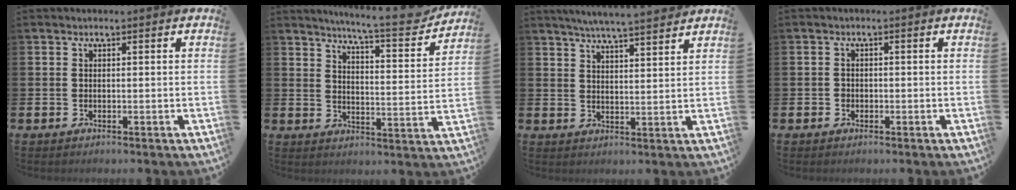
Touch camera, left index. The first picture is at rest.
{"total": 7.7, "force": [7.1, 0.6, 2.9], "torque": [-0.063, -0.052, 0.117]}
{"total": 5.6, "force": [5.4, -0.5, 1.3], "torque": [-0.038, -0.027, 0.096]}
{"total": 1.0, "force": [-0.4, 0.9, 0.1], "torque": [-0.003, 0.004, -0.010]}